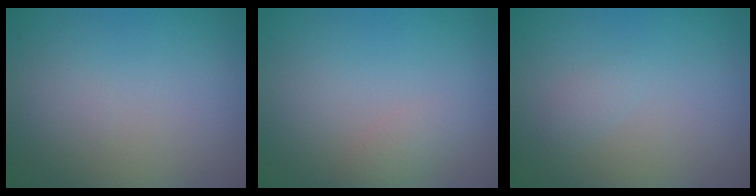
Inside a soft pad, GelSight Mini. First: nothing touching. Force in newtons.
{"total": 1.0, "press": 1.0, "slide": 0.0}
{"total": 0.7, "press": 0.7, "slide": 0.0}